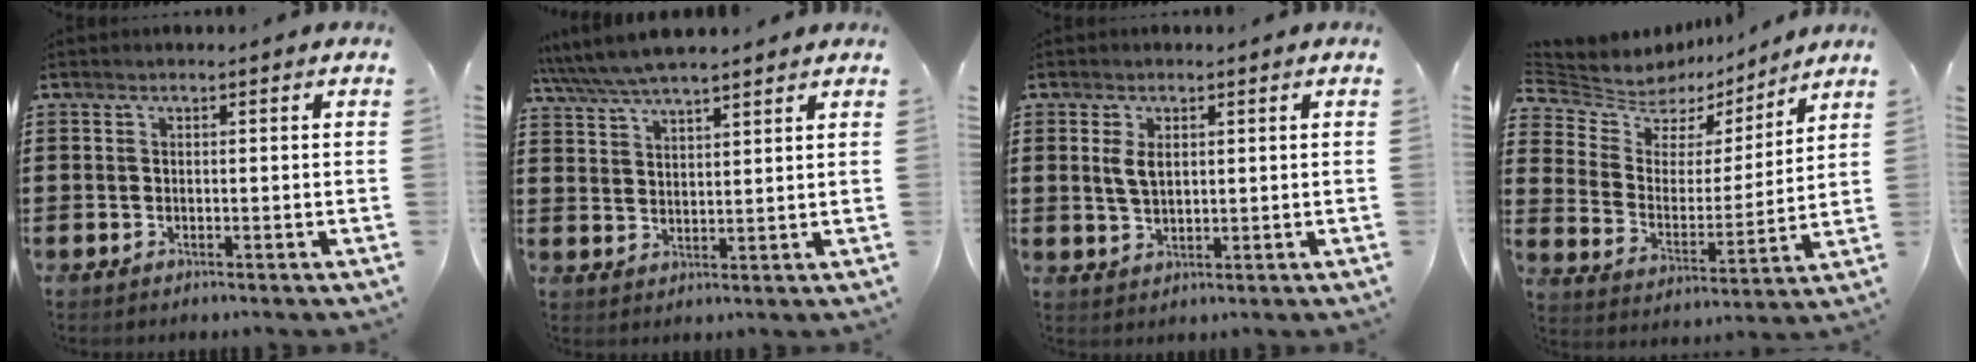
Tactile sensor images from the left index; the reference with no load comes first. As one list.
[{"total": 5.4, "force": [4.9, 0.8, 2.1], "torque": [-0.057, -0.016, 0.089]}, {"total": 3.3, "force": [1.0, 1.8, 2.6], "torque": [-0.065, 0.005, 0.016]}, {"total": 5.8, "force": [4.8, 3.1, 0.5], "torque": [-0.052, -0.035, 0.082]}]